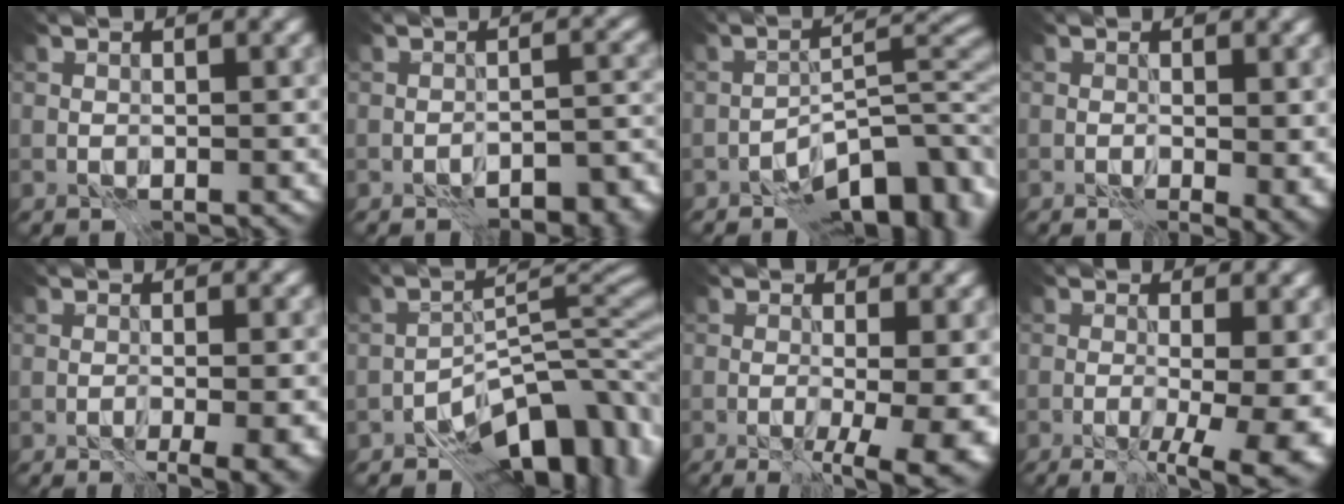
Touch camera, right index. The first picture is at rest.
{"total": 5.9, "force": [-4.1, 2.7, 3.3], "torque": [-0.029, 0.009, -0.057]}
{"total": 8.8, "force": [-5.6, 3.1, 6.0], "torque": [-0.070, 0.009, -0.102]}
{"total": 2.5, "force": [0.1, 1.3, 2.2], "torque": [-0.031, -0.005, 0.003]}
{"total": 3.4, "force": [-1.4, 0.7, 3.0], "torque": [-0.040, -0.010, -0.016]}
{"total": 10.6, "force": [-7.4, 4.5, 6.2], "torque": [-0.059, 0.004, -0.130]}
{"total": 6.3, "force": [-1.8, 1.5, 5.8], "torque": [-0.064, -0.015, -0.016]}
{"total": 7.9, "force": [-1.9, 2.3, 7.3], "torque": [-0.065, -0.015, -0.018]}